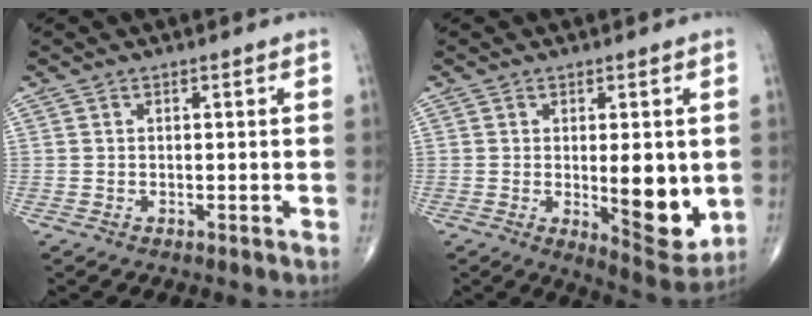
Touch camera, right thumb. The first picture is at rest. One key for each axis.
{"total": 11.3, "fx": -0.8, "fy": 4.2, "fz": 10.5, "tx": -0.118, "ty": -0.025, "tz": 0.001}